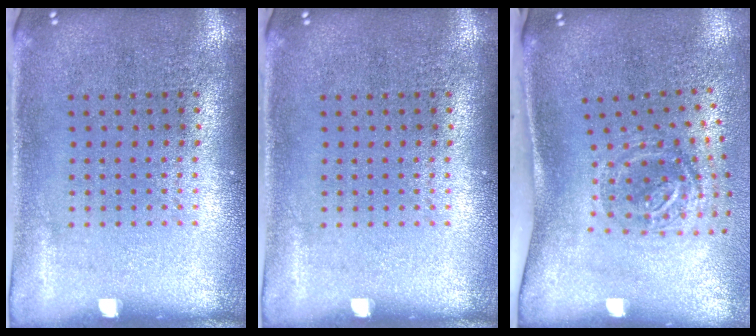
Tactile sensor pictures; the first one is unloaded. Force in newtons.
{"total": 0.0}
{"total": 1.9, "press": 1.2, "slide": 1.5}